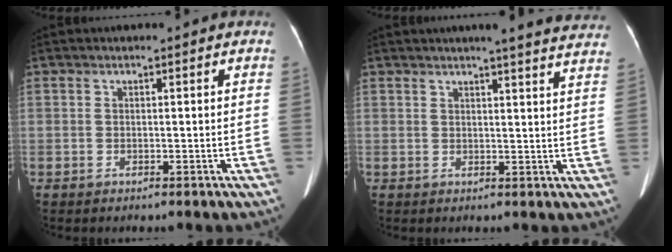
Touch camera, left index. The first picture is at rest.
{"total": 14.5, "force": [13.3, 0.3, 5.6], "torque": [-0.062, -0.030, 0.138]}